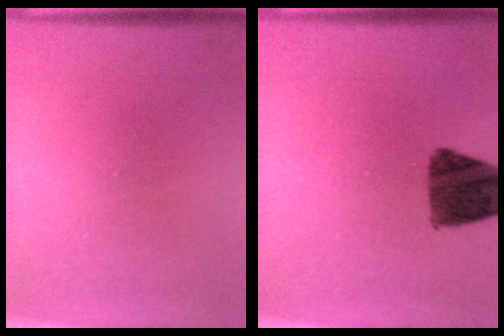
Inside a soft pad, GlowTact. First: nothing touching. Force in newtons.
{"total": 11.0}